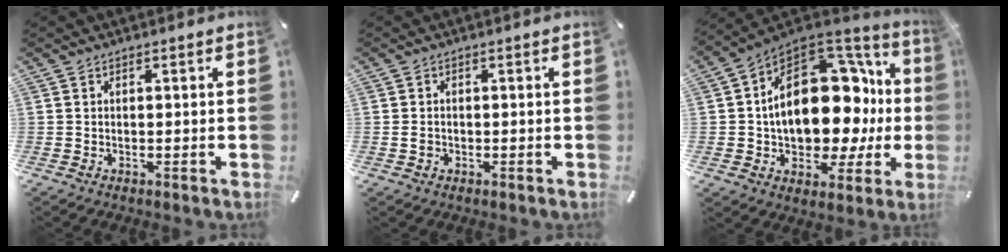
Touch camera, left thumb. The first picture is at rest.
{"total": 1.2, "force": [-0.4, 1.0, 0.6], "torque": [-0.010, 0.005, -0.009]}
{"total": 24.5, "force": [2.2, 14.6, 19.5], "torque": [-0.315, -0.022, 0.040]}